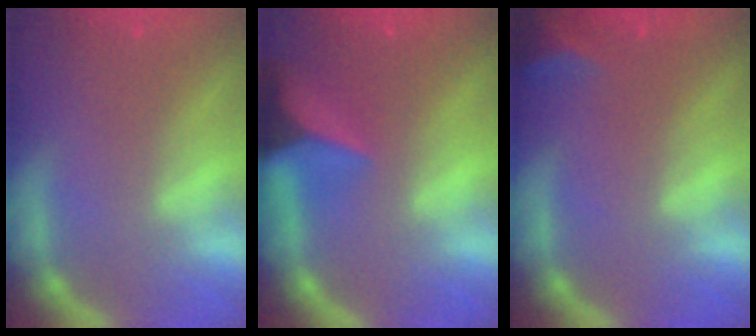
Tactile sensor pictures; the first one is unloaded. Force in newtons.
{"total": 8.4}
{"total": 2.9}